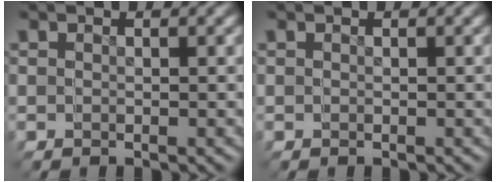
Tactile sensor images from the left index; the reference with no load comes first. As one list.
[{"total": 0.0}]